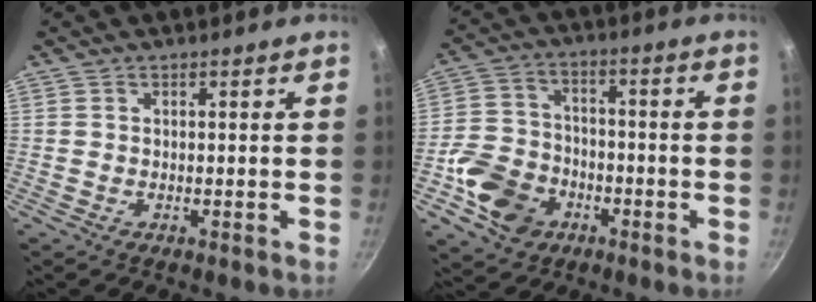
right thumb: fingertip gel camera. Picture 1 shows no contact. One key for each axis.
{"total": 12.4, "fx": -4.9, "fy": 9.6, "fz": 6.0, "tx": -0.089, "ty": 0.036, "tz": -0.090}